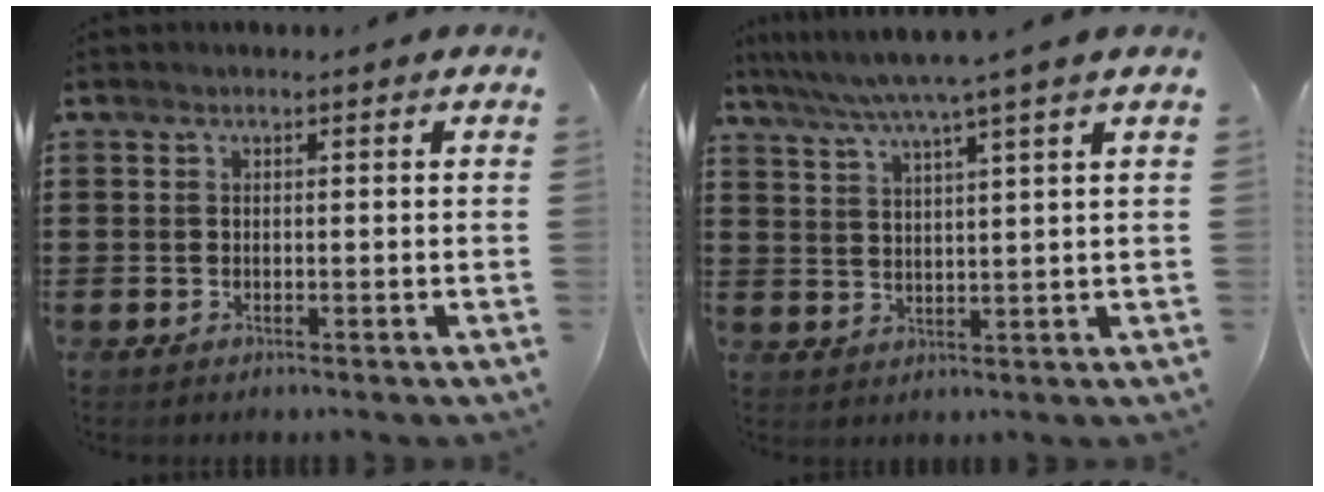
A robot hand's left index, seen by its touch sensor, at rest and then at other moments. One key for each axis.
{"total": 5.5, "fx": 4.3, "fy": -1.2, "fz": 3.3, "tx": -0.077, "ty": -0.021, "tz": 0.069}